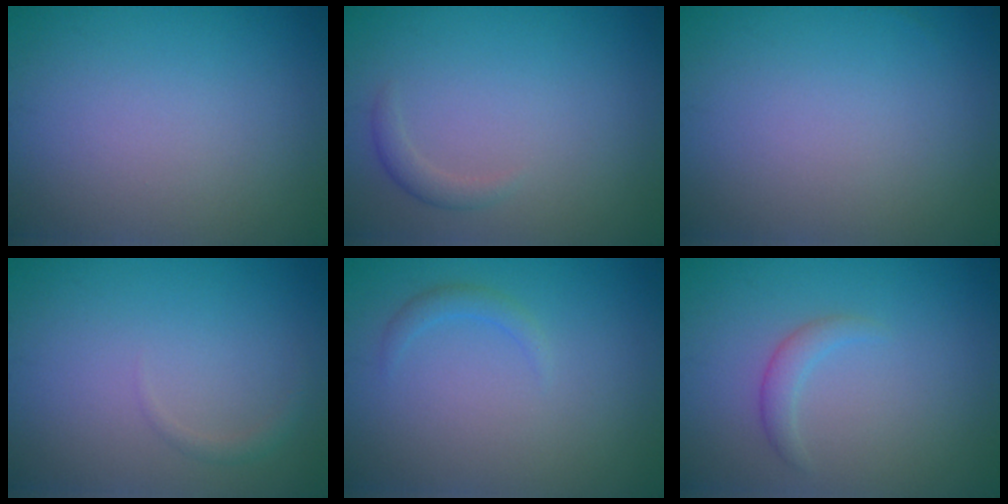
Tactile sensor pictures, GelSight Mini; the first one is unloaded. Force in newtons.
{"total": 1.2, "press": 1.2, "slide": 0.1}
{"total": 0.0}
{"total": 0.8, "press": 0.8, "slide": 0.0}
{"total": 1.1, "press": 1.1, "slide": 0.1}
{"total": 1.4, "press": 1.4, "slide": 0.2}